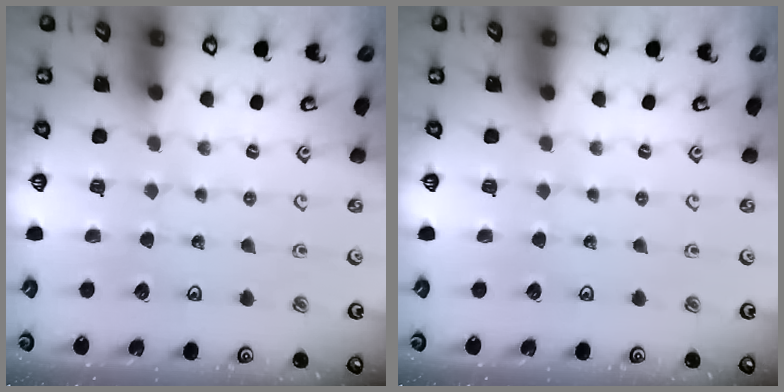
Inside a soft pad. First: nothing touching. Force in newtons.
{"total": 0.0}